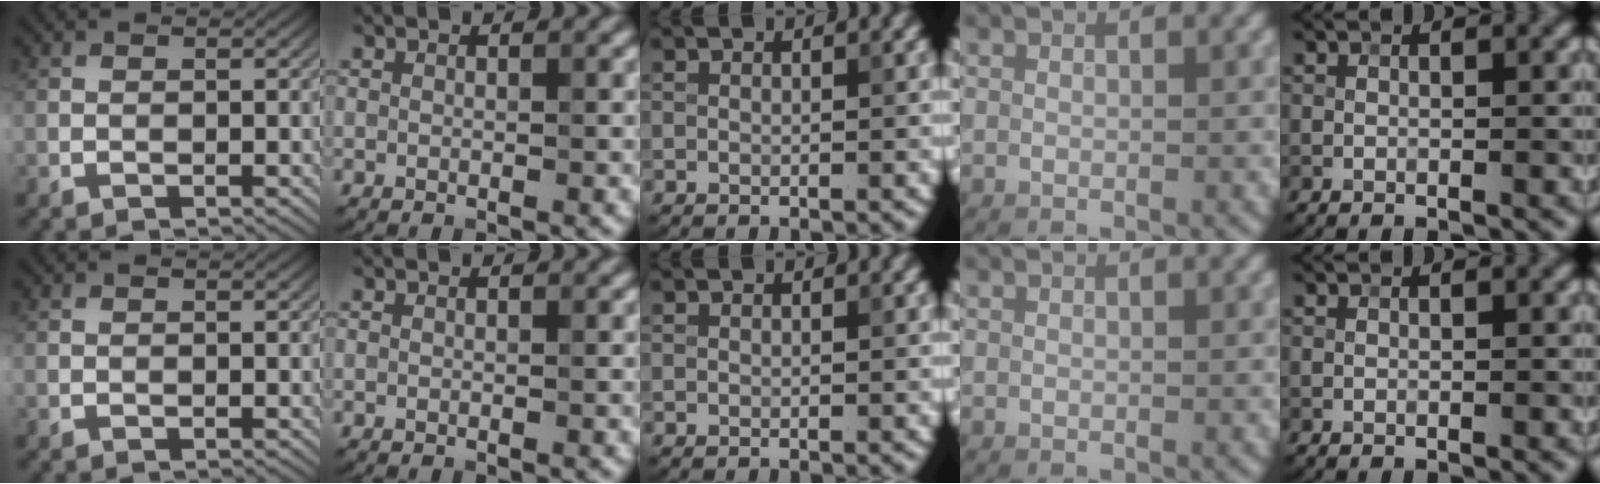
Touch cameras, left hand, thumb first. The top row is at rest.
{}